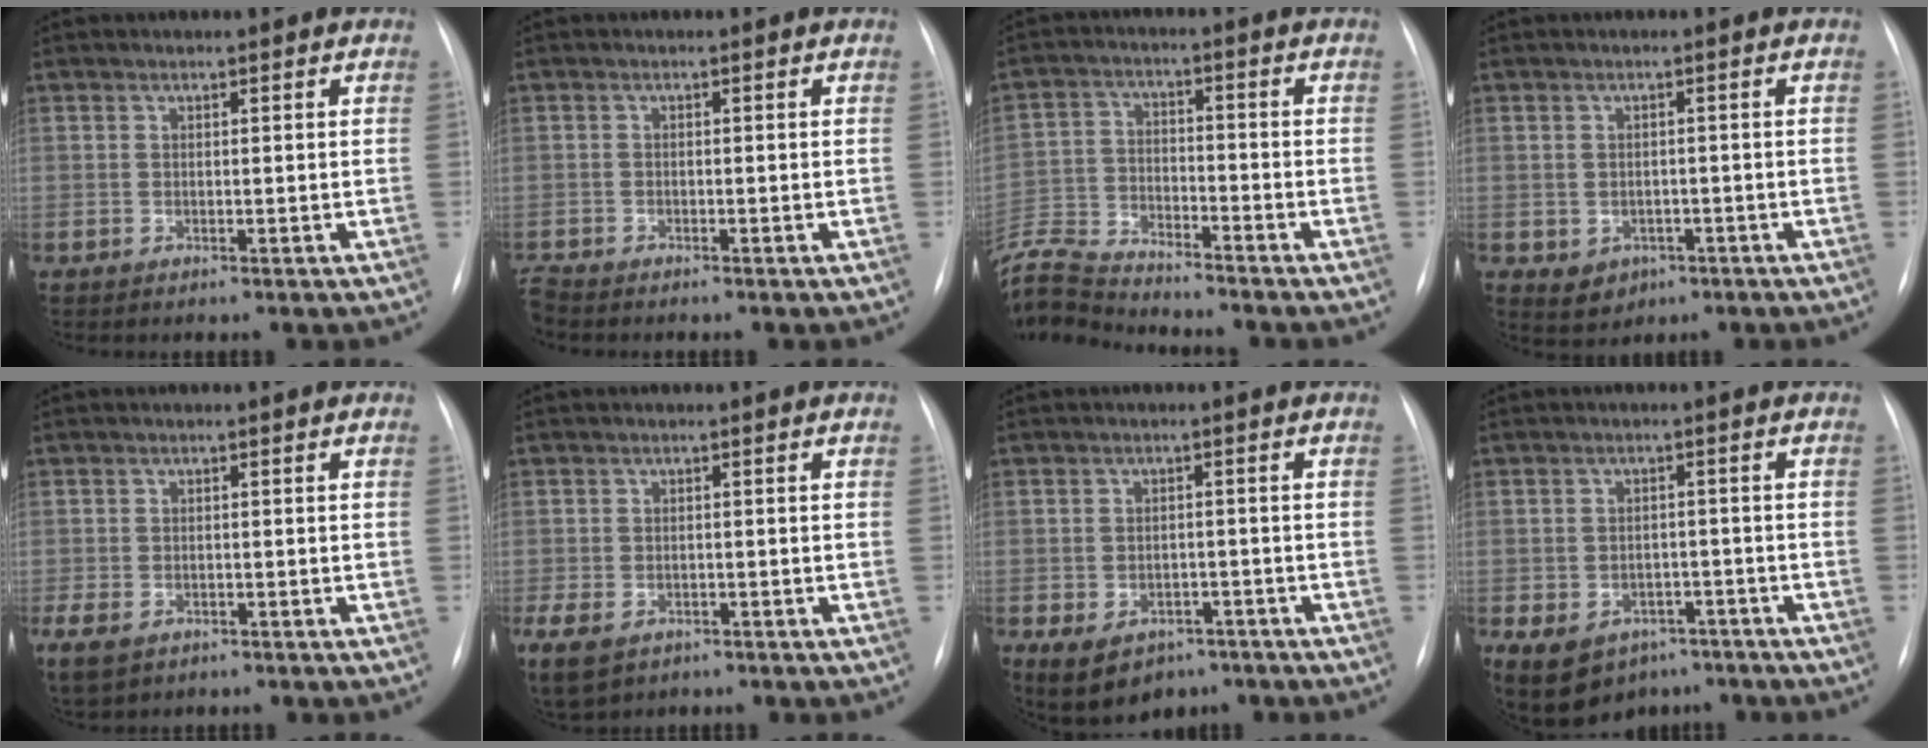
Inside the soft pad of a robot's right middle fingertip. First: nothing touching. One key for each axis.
{"total": 1.9, "fx": -1.8, "fy": 0.3, "fz": 0.3, "tx": -0.006, "ty": -0.007, "tz": -0.033}
{"total": 10.0, "fx": -9.9, "fy": -0.4, "fz": 1.1, "tx": -0.026, "ty": 0.000, "tz": -0.189}
{"total": 3.6, "fx": -1.3, "fy": 3.1, "fz": 1.3, "tx": -0.013, "ty": 0.005, "tz": -0.002}
{"total": 7.8, "fx": -4.2, "fy": 5.4, "fz": 3.8, "tx": -0.102, "ty": -0.009, "tz": -0.059}
{"total": 11.5, "fx": -5.9, "fy": 8.3, "fz": 5.4, "tx": -0.157, "ty": -0.011, "tz": -0.079}
{"total": 7.9, "fx": -4.6, "fy": 5.5, "fz": 3.5, "tx": -0.060, "ty": 0.012, "tz": -0.055}
{"total": 12.3, "fx": -6.8, "fy": 9.1, "fz": 4.6, "tx": -0.109, "ty": 0.010, "tz": -0.087}